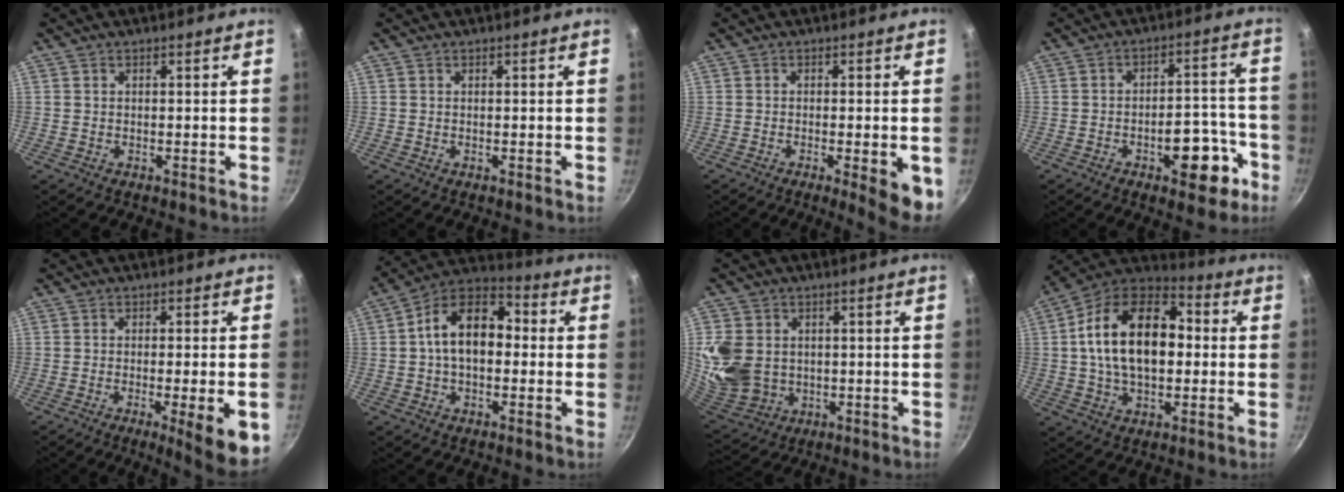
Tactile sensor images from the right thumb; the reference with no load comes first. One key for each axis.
{"total": 0.0}
{"total": 7.5, "fx": -2.4, "fy": 1.7, "fz": 7.0, "tx": -0.076, "ty": 0.003, "tz": -0.028}
{"total": 11.6, "fx": -5.4, "fy": 5.4, "fz": 8.7, "tx": -0.078, "ty": 0.049, "tz": -0.066}
{"total": 9.8, "fx": -3.3, "fy": 1.6, "fz": 9.1, "tx": -0.112, "ty": 0.002, "tz": -0.041}
{"total": 13.9, "fx": 0.5, "fy": 9.0, "fz": 10.6, "tx": -0.137, "ty": 0.042, "tz": -0.014}
{"total": 13.7, "fx": 0.7, "fy": 11.2, "fz": 7.9, "tx": -0.166, "ty": -0.015, "tz": 0.030}
{"total": 20.6, "fx": 1.3, "fy": 12.9, "fz": 16.0, "tx": -0.249, "ty": 0.035, "tz": 0.005}